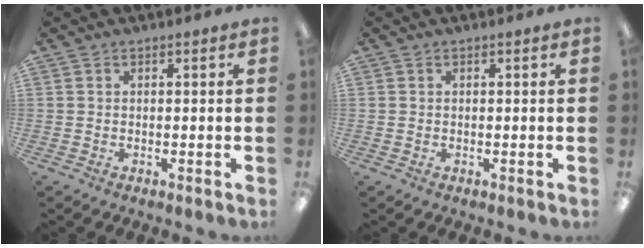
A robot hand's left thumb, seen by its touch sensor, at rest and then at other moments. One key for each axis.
{"total": 0.0}